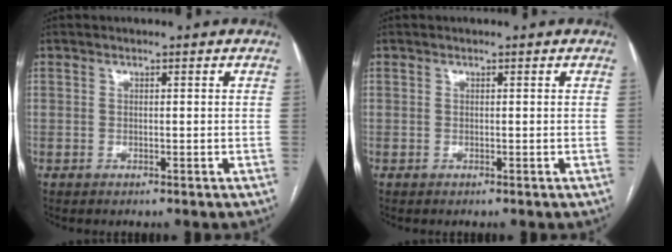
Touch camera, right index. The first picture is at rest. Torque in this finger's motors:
{"motor_torque": [0.00, 0.00, 0.00, 0.00]}